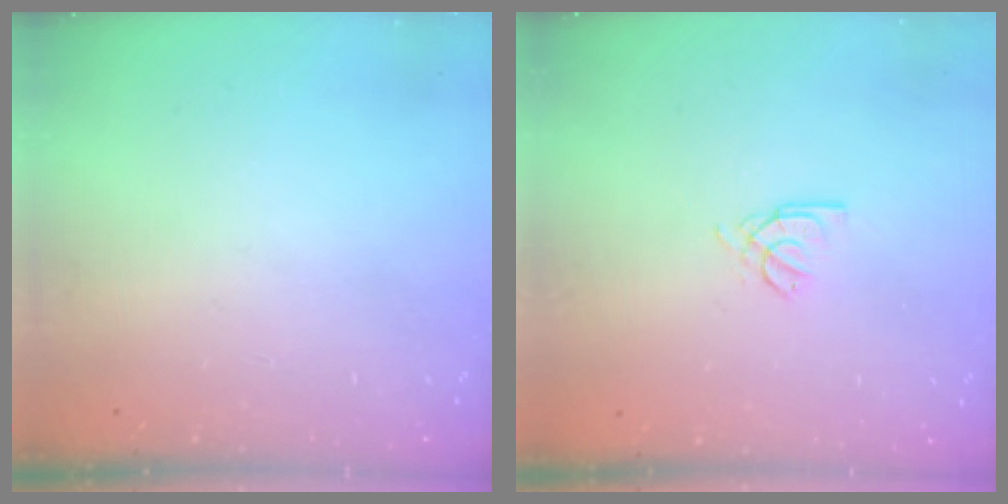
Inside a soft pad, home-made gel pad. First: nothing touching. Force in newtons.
{"total": 2.2, "press": 2.2, "slide": 0.6}